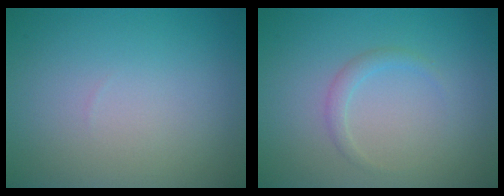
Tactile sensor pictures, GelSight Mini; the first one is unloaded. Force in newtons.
{"total": 1.2, "press": 1.1, "slide": 0.2}